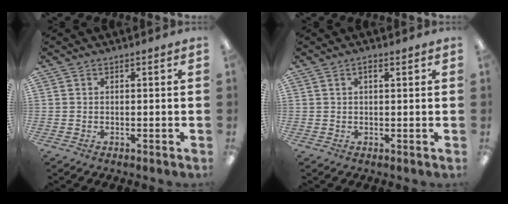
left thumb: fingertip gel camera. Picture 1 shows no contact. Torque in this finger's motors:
{"motor_torque": [-0.06, -0.02, -0.20, 0.08, 0.02]}